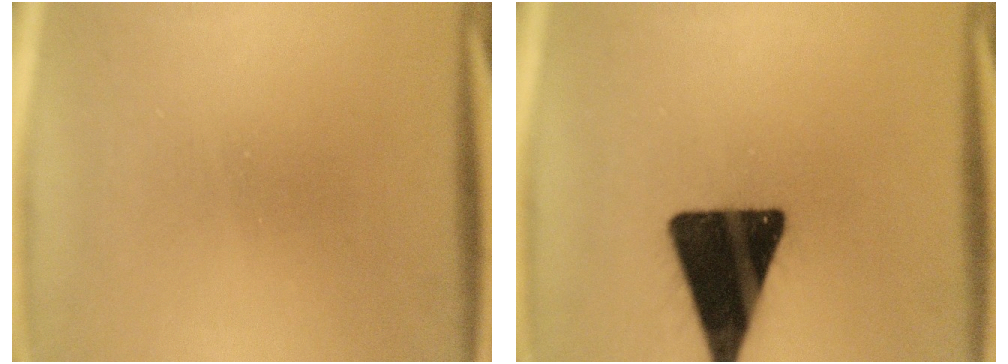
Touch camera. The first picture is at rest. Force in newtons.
{"total": 19.2}